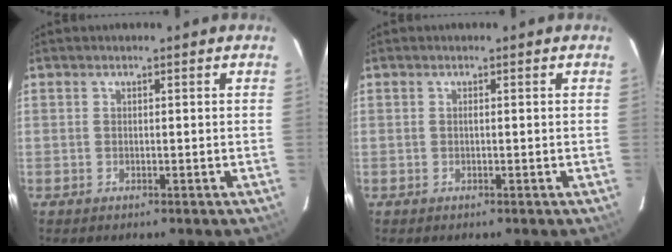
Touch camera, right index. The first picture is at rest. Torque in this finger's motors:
{"motor_torque": [0.10, 0.04, 0.10, 0.02]}